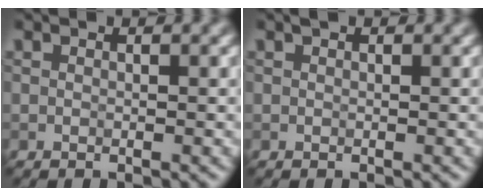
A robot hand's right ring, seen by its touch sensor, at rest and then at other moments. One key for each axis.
{"total": 0.0}